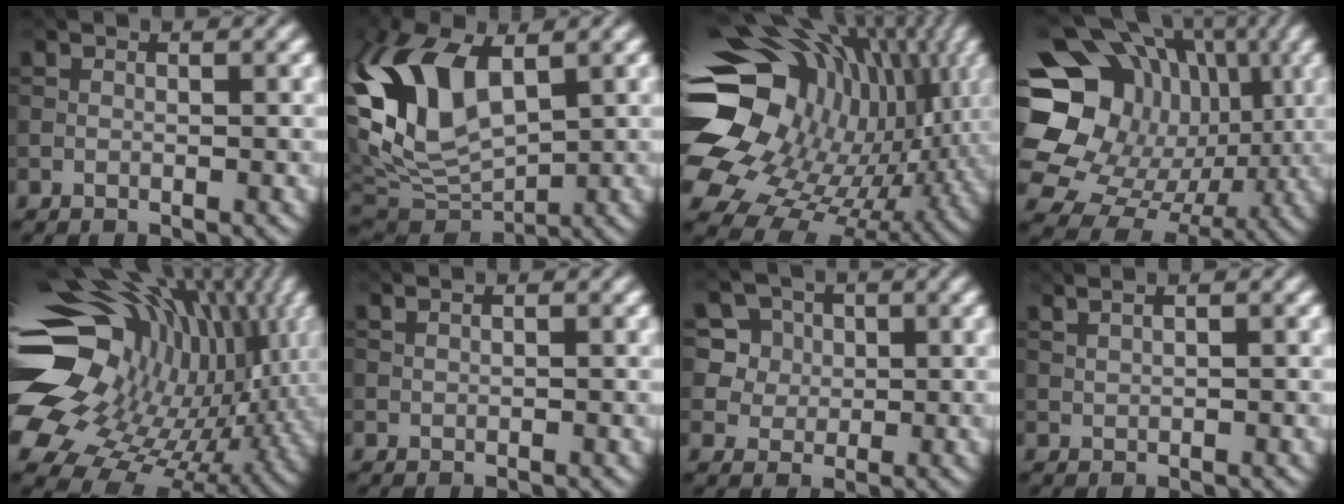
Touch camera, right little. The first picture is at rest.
{"total": 12.2, "force": [2.8, 6.5, 10.0], "torque": [-0.238, 0.009, 0.040]}
{"total": 19.2, "force": [2.0, 13.8, 13.2], "torque": [-0.264, -0.035, 0.070]}
{"total": 21.2, "force": [2.6, 18.6, 9.9], "torque": [-0.214, 0.047, 0.025]}
{"total": 19.9, "force": [0.2, 13.8, 14.4], "torque": [-0.279, -0.028, 0.023]}
{"total": 1.5, "force": [1.2, 0.5, 0.8], "torque": [-0.011, 0.000, 0.011]}
{"total": 7.8, "force": [3.4, 6.4, 2.8], "torque": [-0.057, 0.013, 0.049]}
{"total": 3.0, "force": [2.2, 1.0, 1.8], "torque": [-0.027, 0.018, 0.018]}